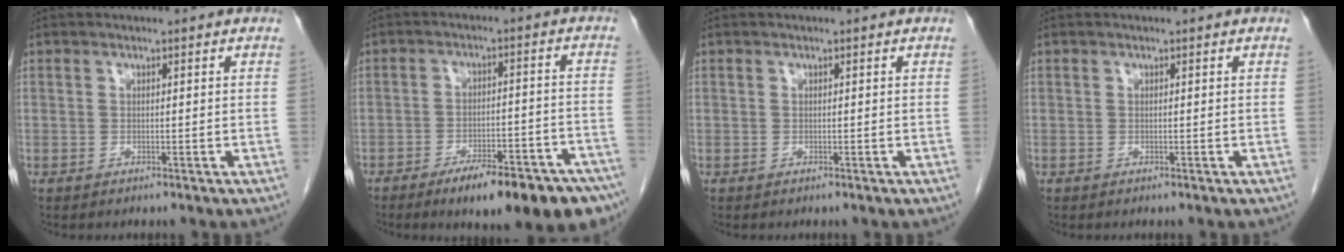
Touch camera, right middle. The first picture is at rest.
{"total": 15.7, "force": [-11.3, 3.5, 10.3], "torque": [-0.079, 0.019, -0.159]}
{"total": 0.0}
{"total": 0.0}